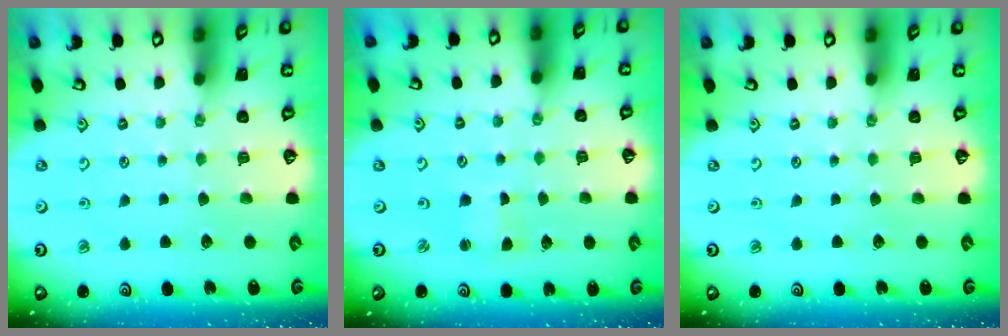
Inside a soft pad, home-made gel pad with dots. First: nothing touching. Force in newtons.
{"total": 0.7, "press": 0.7, "slide": 0.1}
{"total": 0.0}